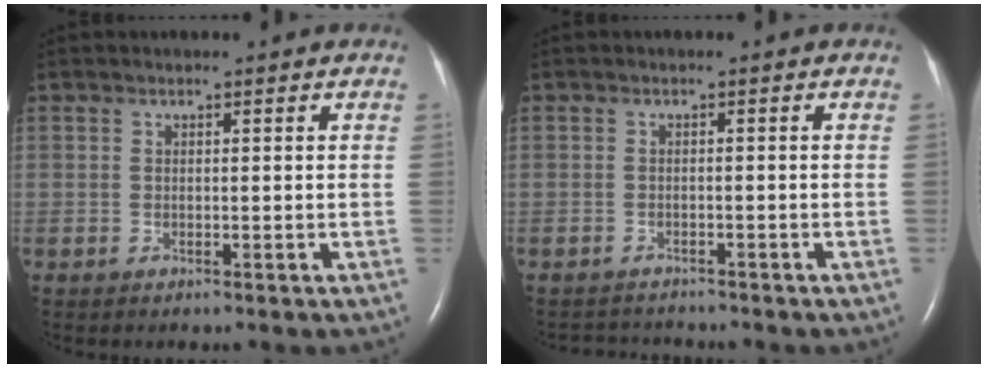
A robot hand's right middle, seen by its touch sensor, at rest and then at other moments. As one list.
[{"total": 2.7, "force": [-2.7, 0.1, -0.4], "torque": [0.006, -0.012, -0.040]}]